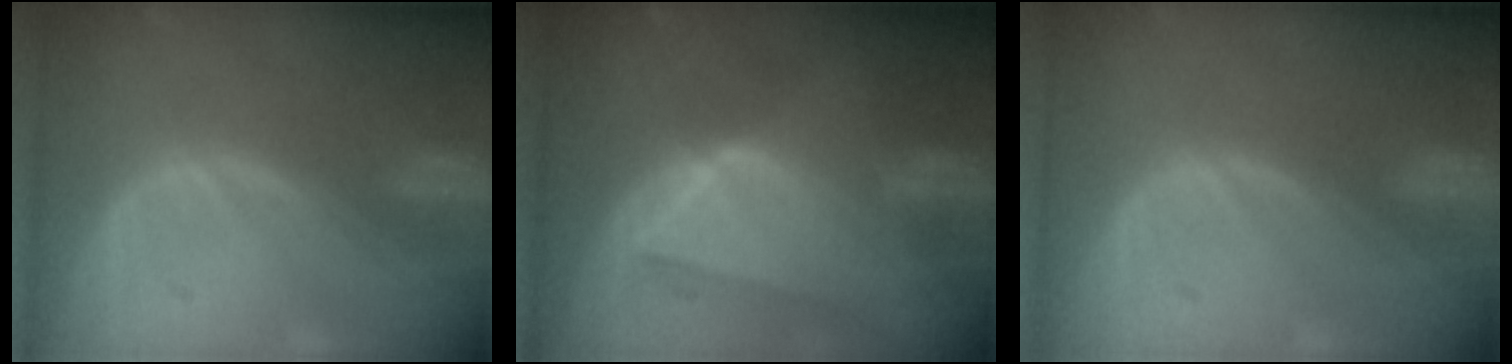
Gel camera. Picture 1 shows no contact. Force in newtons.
{"total": 9.2, "press": 8.2, "slide": 4.2}
{"total": 0.0}